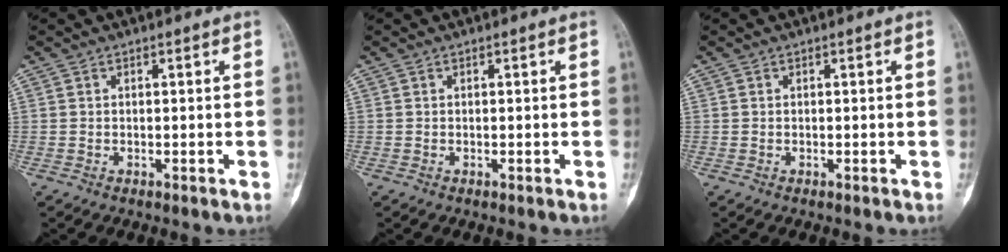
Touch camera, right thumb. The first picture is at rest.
{"total": 0.0}
{"total": 0.0}